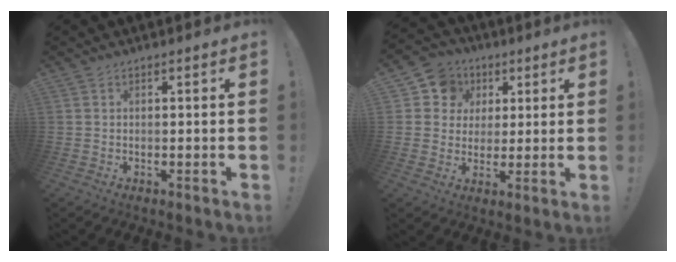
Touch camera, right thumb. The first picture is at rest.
{"total": 9.6, "force": [2.8, 8.8, 2.5], "torque": [-0.032, -0.007, 0.058]}